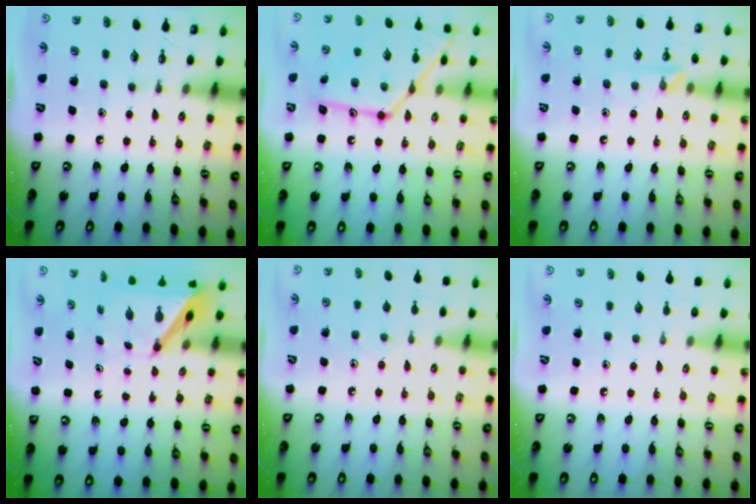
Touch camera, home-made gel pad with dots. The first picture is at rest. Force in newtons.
{"total": 16.5, "press": 16.4, "slide": 1.3}
{"total": 5.0, "press": 4.9, "slide": 0.7}
{"total": 5.8, "press": 5.8, "slide": 0.4}
{"total": 5.0, "press": 5.0, "slide": 0.5}
{"total": 0.0}